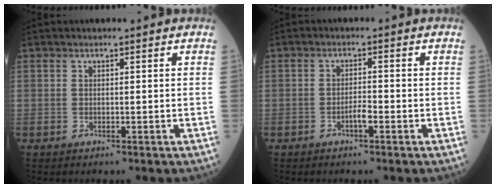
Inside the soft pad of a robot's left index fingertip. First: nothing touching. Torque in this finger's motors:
{"motor_torque": [0.39, 0.25, 0.02, 0.00]}